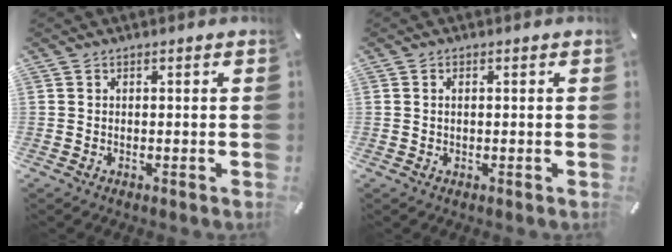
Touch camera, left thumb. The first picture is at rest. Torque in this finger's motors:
{"motor_torque": [-0.04, -0.32, 0.06, 0.17, -0.05]}